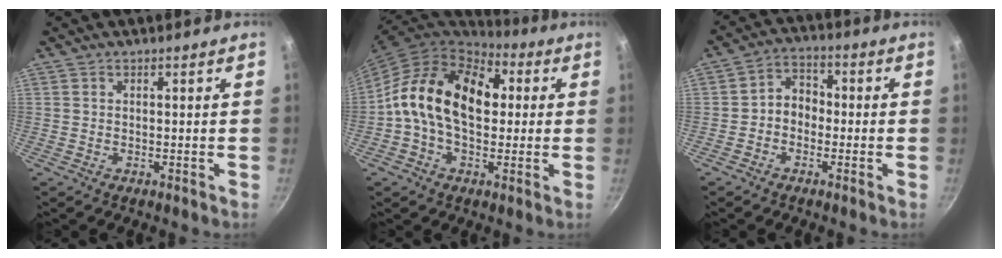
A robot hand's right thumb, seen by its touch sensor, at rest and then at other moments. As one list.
[{"total": 19.1, "force": [2.0, 12.7, 14.1], "torque": [-0.201, 0.029, 0.014]}, {"total": 5.2, "force": [-1.2, 4.2, 2.9], "torque": [-0.021, 0.025, -0.034]}]